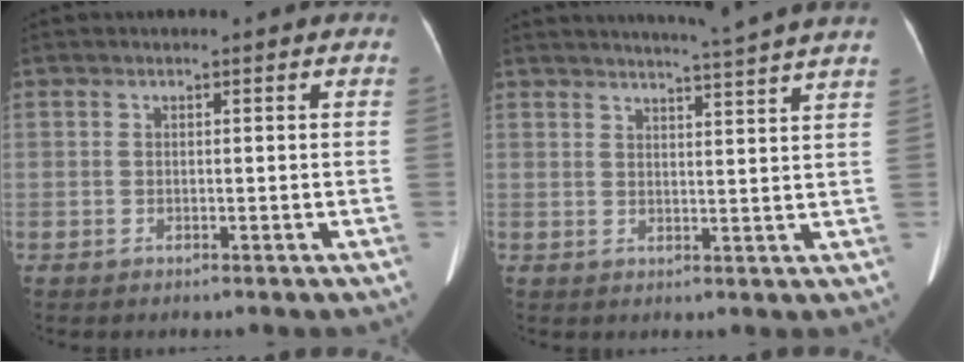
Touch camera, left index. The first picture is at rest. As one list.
[{"total": 10.0, "force": [9.1, -2.2, 3.5], "torque": [-0.053, -0.022, 0.106]}]